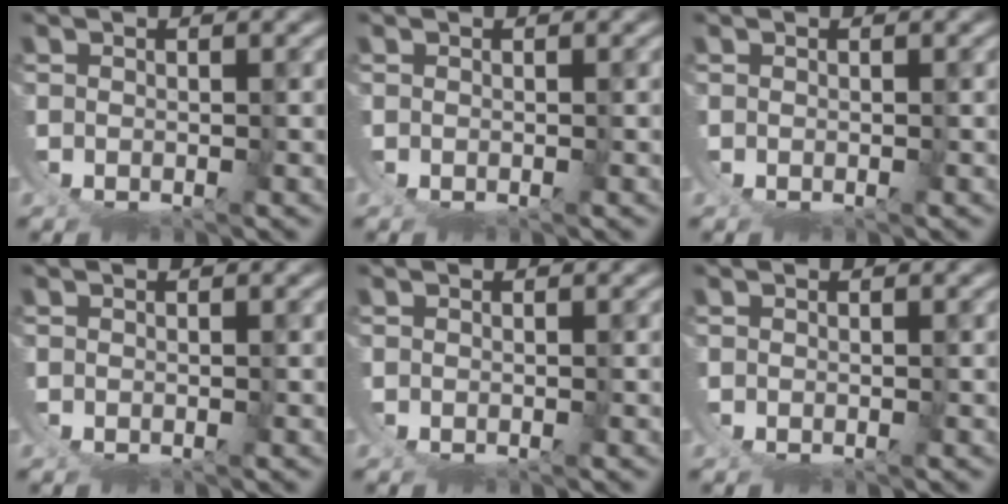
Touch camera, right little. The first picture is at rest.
{"total": 0.0}
{"total": 0.0}
{"total": 0.0}
{"total": 0.0}
{"total": 0.0}